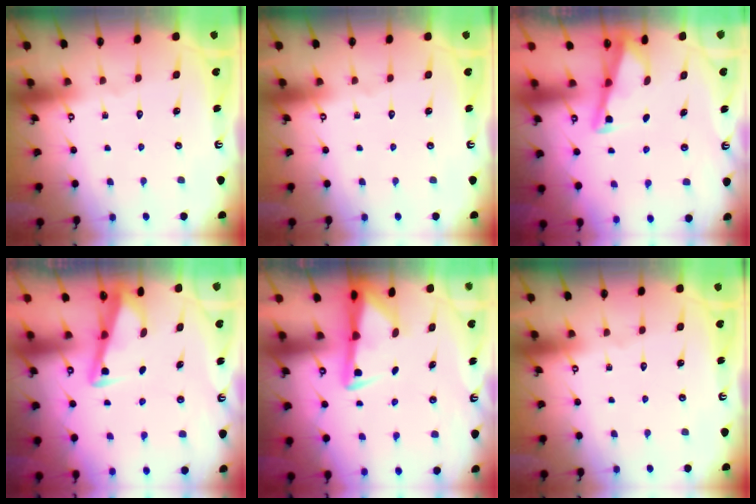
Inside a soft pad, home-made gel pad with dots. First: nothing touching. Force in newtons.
{"total": 0.0}
{"total": 3.0, "press": 3.0, "slide": 0.3}
{"total": 3.4, "press": 3.4, "slide": 0.4}
{"total": 3.0, "press": 3.0, "slide": 0.5}
{"total": 0.0}